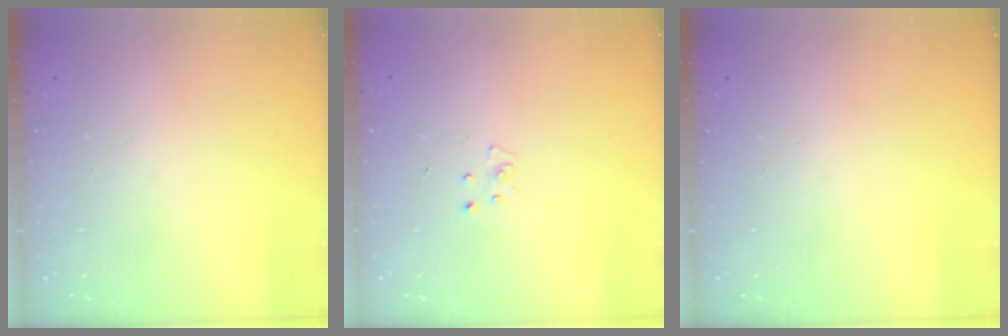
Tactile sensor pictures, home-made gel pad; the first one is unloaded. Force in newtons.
{"total": 2.7, "press": 2.7, "slide": 0.3}
{"total": 0.0}